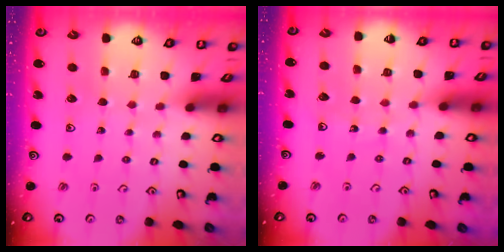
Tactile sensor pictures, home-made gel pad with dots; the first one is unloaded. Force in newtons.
{"total": 6.2, "press": 5.8, "slide": 2.2}